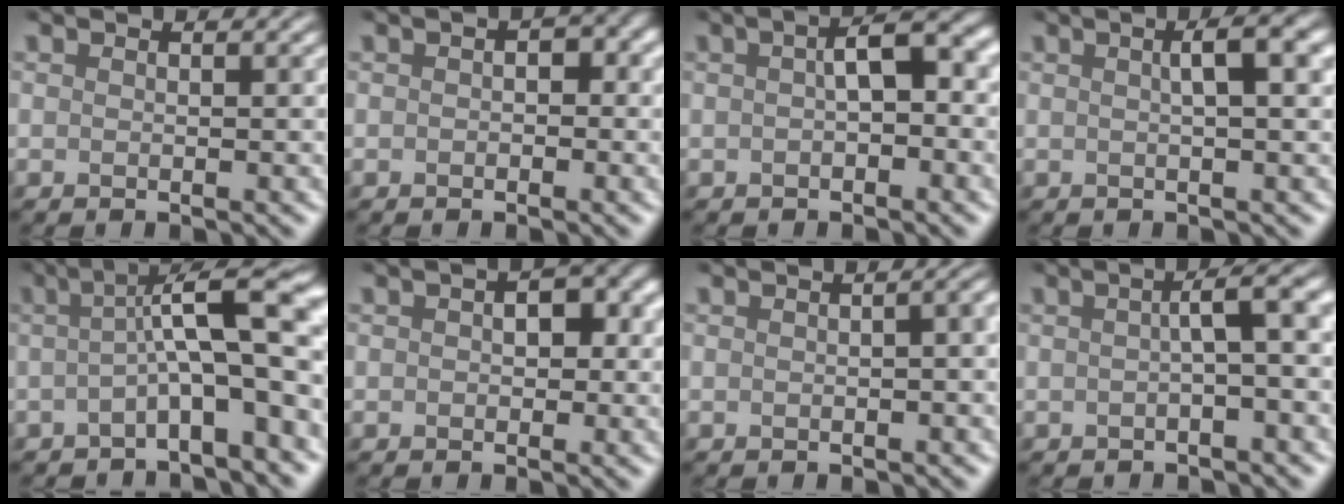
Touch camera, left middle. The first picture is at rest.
{"total": 1.2, "force": [-0.3, 0.9, 0.7], "torque": [-0.006, 0.005, -0.005]}
{"total": 2.9, "force": [-0.2, 0.9, 2.8], "torque": [-0.045, 0.015, -0.011]}
{"total": 3.1, "force": [0.8, 0.4, 3.0], "torque": [-0.041, 0.015, 0.010]}
{"total": 9.5, "force": [-1.3, 1.8, 9.2], "torque": [-0.118, 0.039, -0.032]}
{"total": 2.3, "force": [0.0, 1.6, 1.6], "torque": [-0.014, 0.008, -0.005]}
{"total": 4.7, "force": [-0.9, 2.5, 3.9], "torque": [-0.022, 0.011, -0.025]}
{"total": 3.7, "force": [-0.2, 0.6, 3.7], "torque": [-0.045, 0.018, -0.012]}